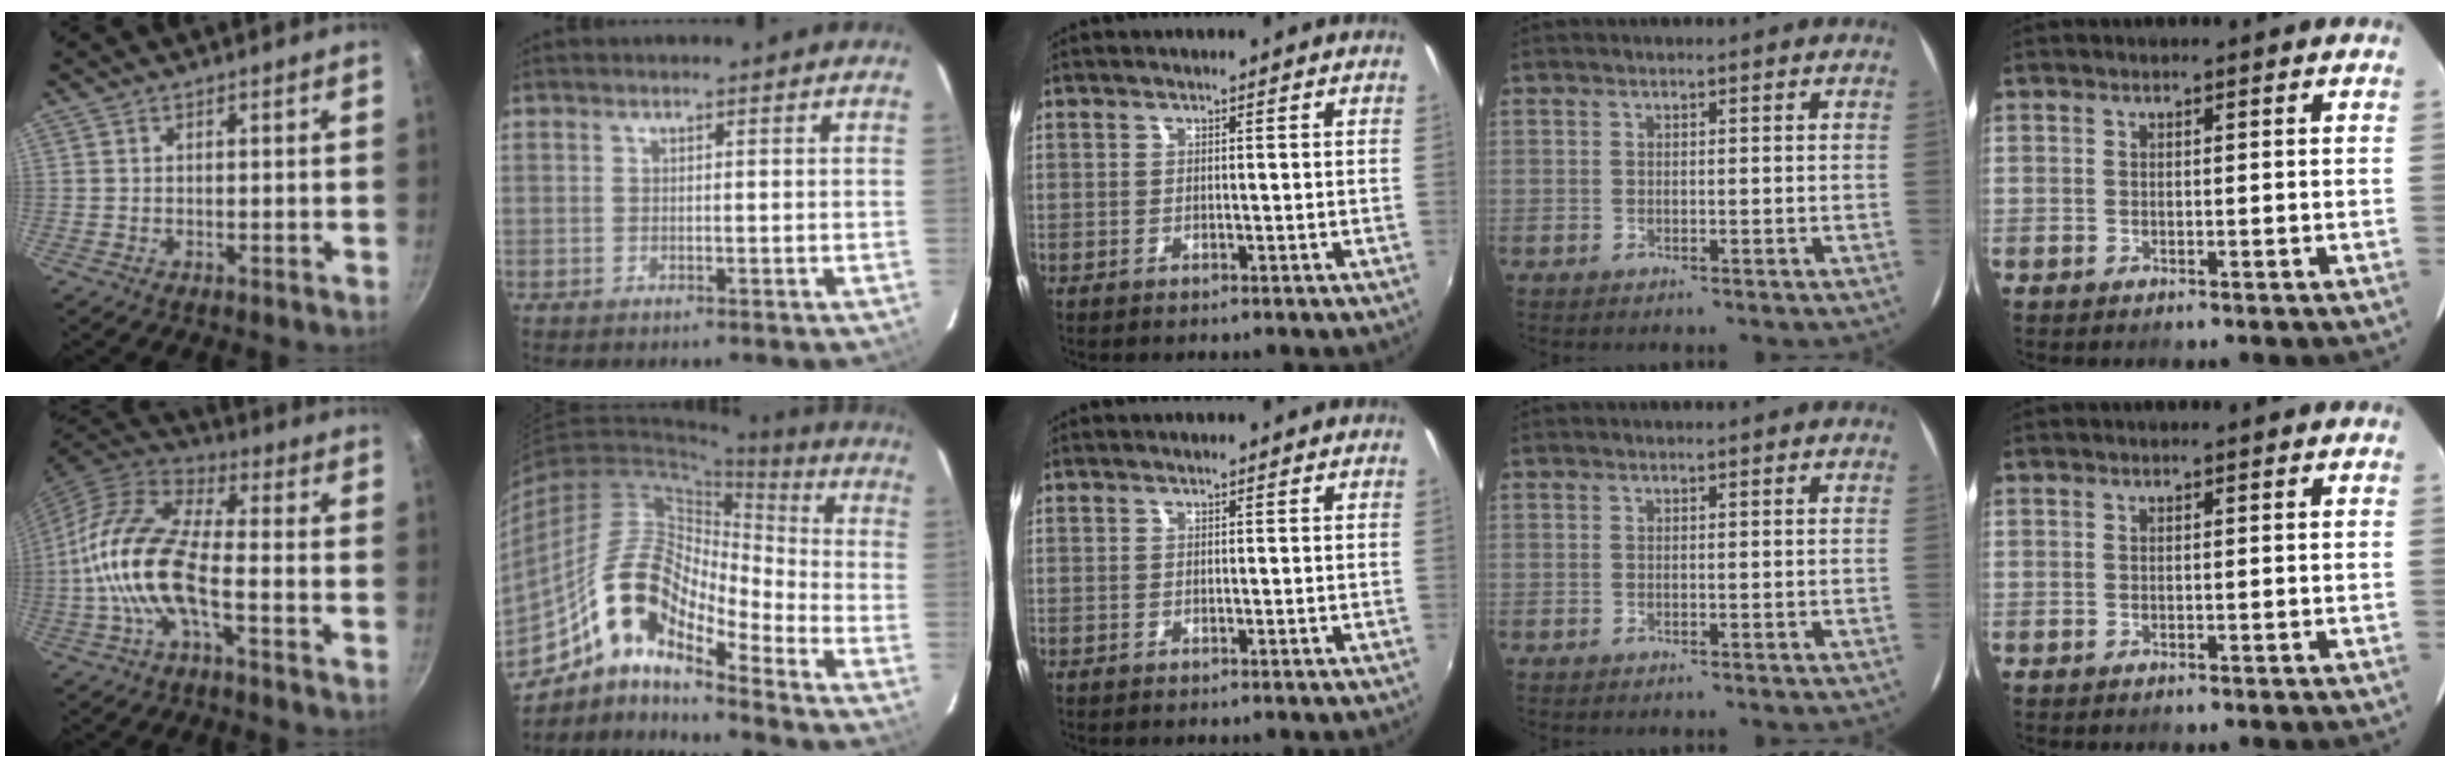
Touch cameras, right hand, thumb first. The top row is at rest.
{"thumb": {"total": 15.0, "force": [-3.8, 5.9, 13.2], "torque": [-0.263, 0.037, -0.089]}, "index": {"total": 14.9, "force": [-10.0, 5.3, 9.7], "torque": [-0.163, 0.014, -0.203]}}